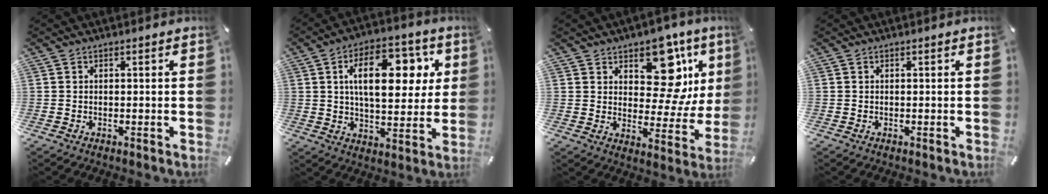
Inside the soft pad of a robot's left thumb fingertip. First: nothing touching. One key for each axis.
{"total": 17.5, "fx": 5.2, "fy": 9.6, "fz": 13.7, "tx": -0.207, "ty": 0.003, "tz": 0.084}
{"total": 14.9, "fx": 8.2, "fy": 8.7, "fz": 8.9, "tx": -0.109, "ty": -0.069, "tz": 0.140}
{"total": 0.0}